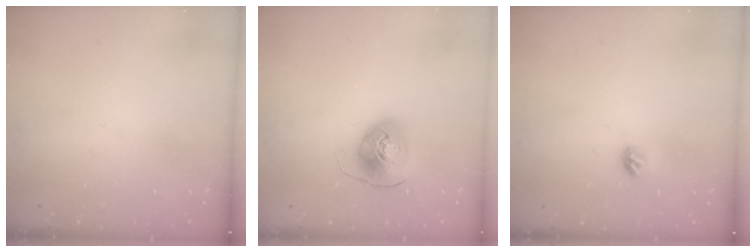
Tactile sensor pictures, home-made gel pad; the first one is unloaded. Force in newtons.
{"total": 9.2, "press": 9.1, "slide": 1.0}
{"total": 5.8, "press": 5.8, "slide": 0.7}